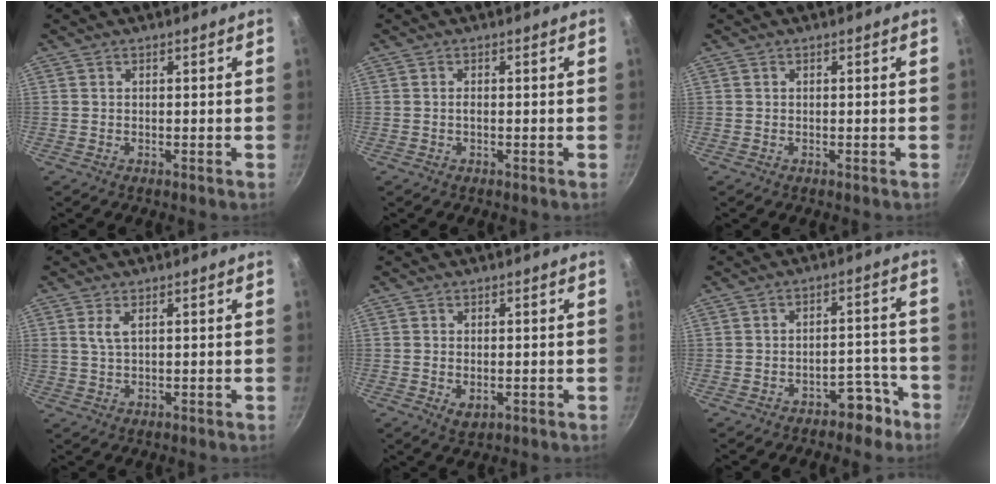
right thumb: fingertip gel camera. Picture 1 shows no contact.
{"total": 0.6, "force": [-0.1, 0.2, 0.5], "torque": [-0.009, 0.000, -0.004]}
{"total": 0.0}
{"total": 2.6, "force": [1.1, 1.1, 2.1], "torque": [-0.046, 0.000, 0.031]}
{"total": 2.4, "force": [-0.5, 1.5, 1.9], "torque": [-0.032, -0.004, -0.003]}
{"total": 5.9, "force": [-4.2, 3.3, 2.6], "torque": [-0.016, 0.054, -0.059]}